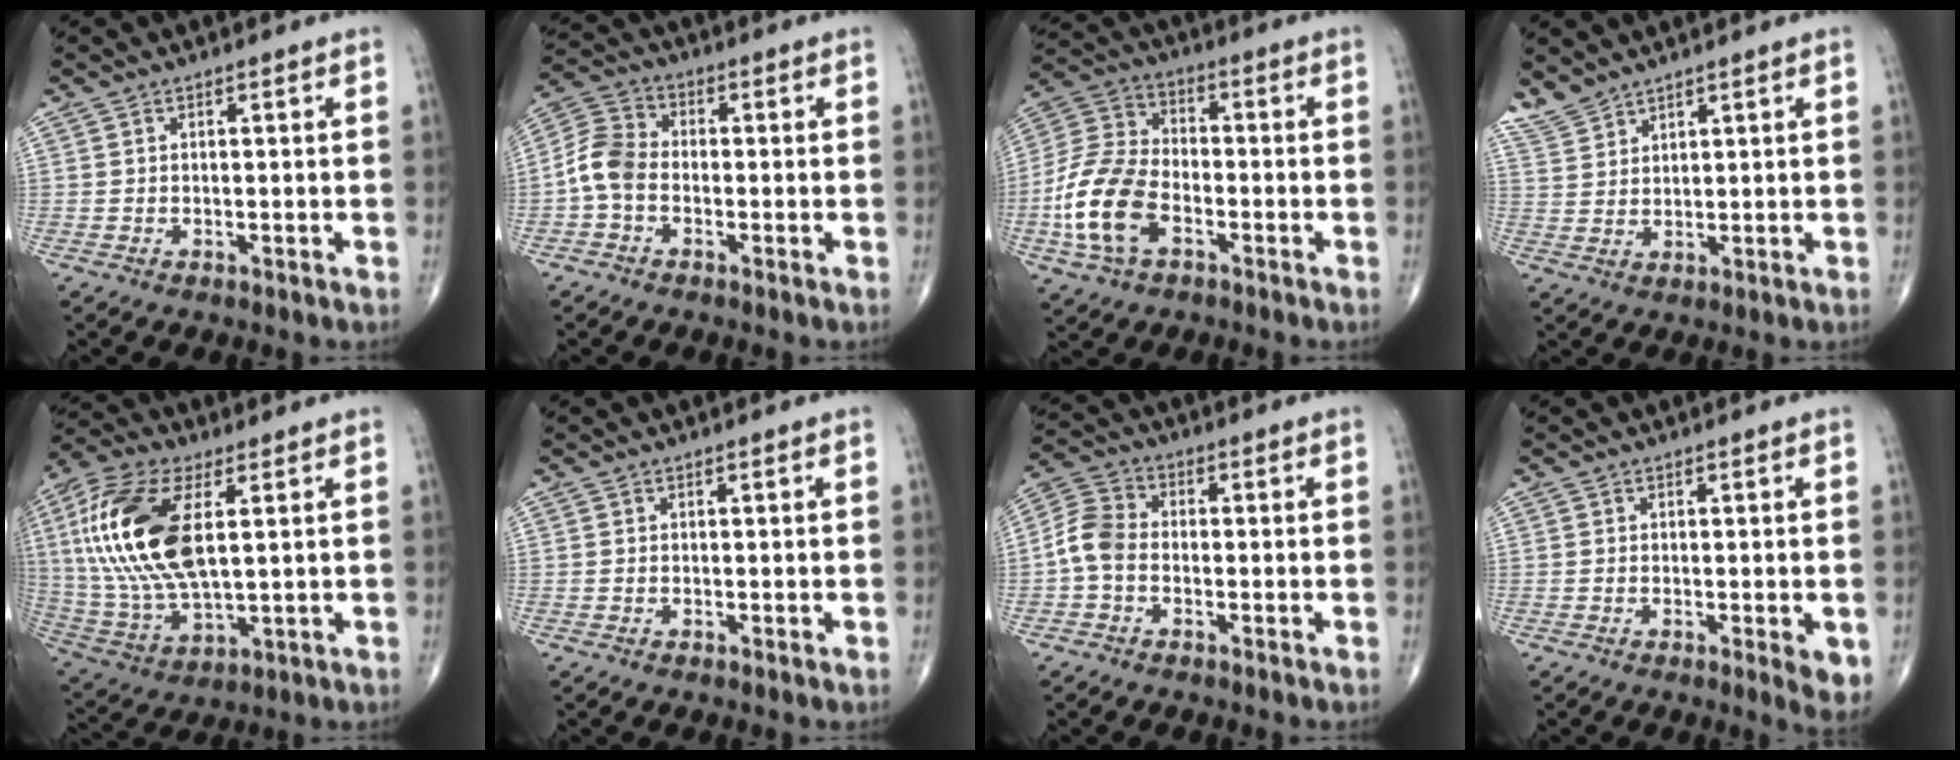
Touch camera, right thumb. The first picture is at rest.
{"total": 6.7, "force": [-1.7, 4.7, 4.5], "torque": [-0.084, 0.022, -0.049]}
{"total": 14.6, "force": [-4.7, 8.9, 10.6], "torque": [-0.216, 0.026, -0.098]}
{"total": 3.9, "force": [3.7, 1.0, 0.6], "torque": [-0.013, -0.009, 0.082]}
{"total": 21.4, "force": [4.3, 10.1, 18.3], "torque": [-0.393, -0.010, 0.079]}
{"total": 0.0}
{"total": 6.1, "force": [-1.3, 4.3, 4.1], "torque": [-0.076, 0.019, -0.041]}
{"total": 4.0, "force": [-1.0, 1.0, 3.7], "torque": [-0.045, -0.009, -0.016]}